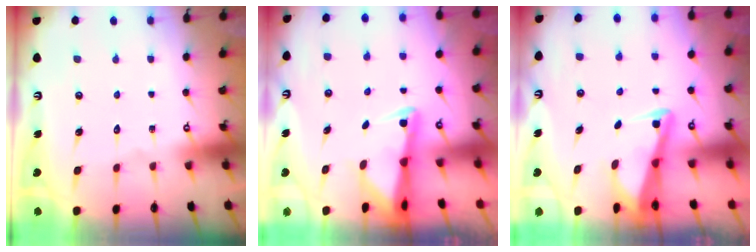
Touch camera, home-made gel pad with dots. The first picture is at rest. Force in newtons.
{"total": 2.4, "press": 2.3, "slide": 0.5}
{"total": 2.9, "press": 2.9, "slide": 0.3}